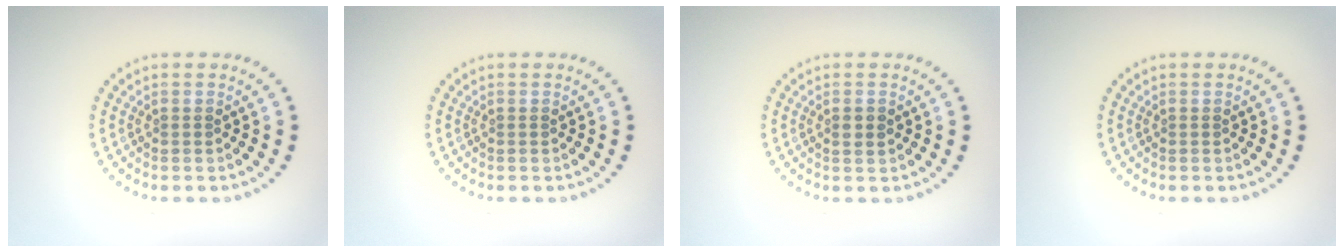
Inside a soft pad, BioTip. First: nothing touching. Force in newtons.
{"total": 0.0}
{"total": 1.2, "press": 1.1, "slide": 0.3}
{"total": 0.0}